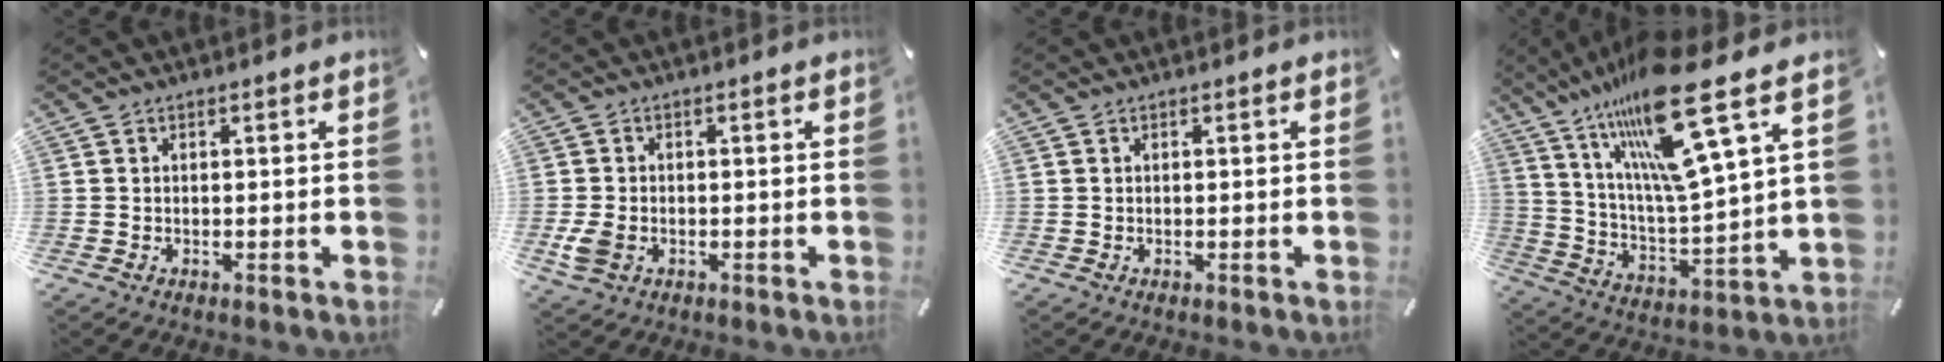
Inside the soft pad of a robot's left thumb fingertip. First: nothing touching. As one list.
[{"total": 4.2, "force": [-1.0, 3.1, 2.6], "torque": [-0.063, -0.001, -0.019]}, {"total": 0.0}, {"total": 22.0, "force": [15.2, 3.7, 15.4], "torque": [-0.295, -0.103, 0.240]}]